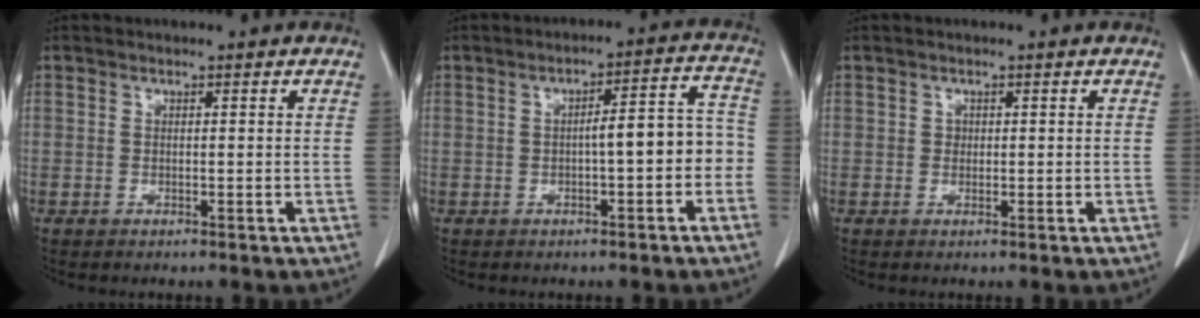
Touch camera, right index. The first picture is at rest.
{"total": 7.1, "force": [-1.7, 1.9, 6.6], "torque": [-0.083, 0.042, -0.024]}
{"total": 0.9, "force": [0.0, 0.8, 0.4], "torque": [-0.002, 0.002, -0.002]}